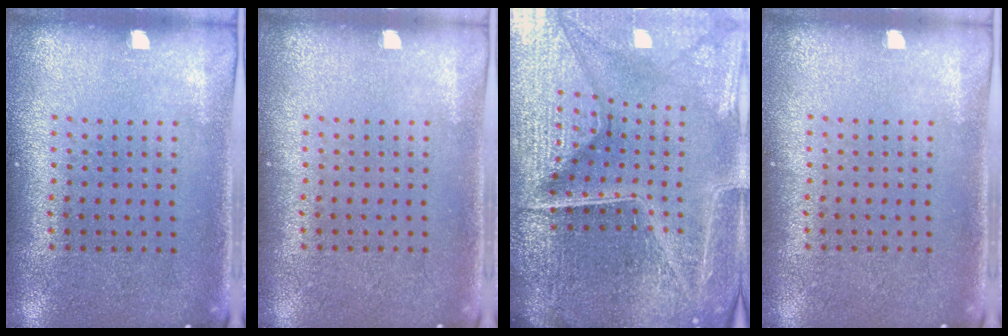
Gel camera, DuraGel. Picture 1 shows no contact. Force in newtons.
{"total": 0.0}
{"total": 6.6, "press": 5.9, "slide": 3.0}
{"total": 0.0}